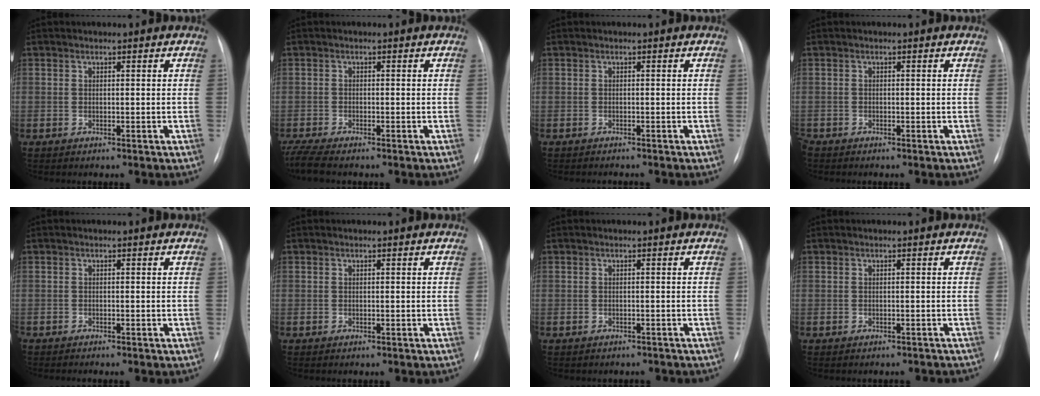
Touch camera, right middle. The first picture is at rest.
{"total": 4.8, "force": [-4.1, 0.6, 2.5], "torque": [-0.057, -0.012, -0.073]}
{"total": 1.2, "force": [-1.2, 0.1, 0.3], "torque": [-0.006, -0.003, -0.013]}
{"total": 0.8, "force": [-0.7, 0.3, 0.2], "torque": [-0.006, -0.001, -0.014]}
{"total": 0.9, "force": [-0.8, -0.1, 0.3], "torque": [-0.004, 0.001, -0.015]}
{"total": 0.0}
{"total": 3.0, "force": [-2.7, 1.2, 0.5], "torque": [-0.010, -0.001, -0.031]}
{"total": 4.6, "force": [-4.1, 1.4, 1.3], "torque": [-0.014, 0.002, -0.044]}